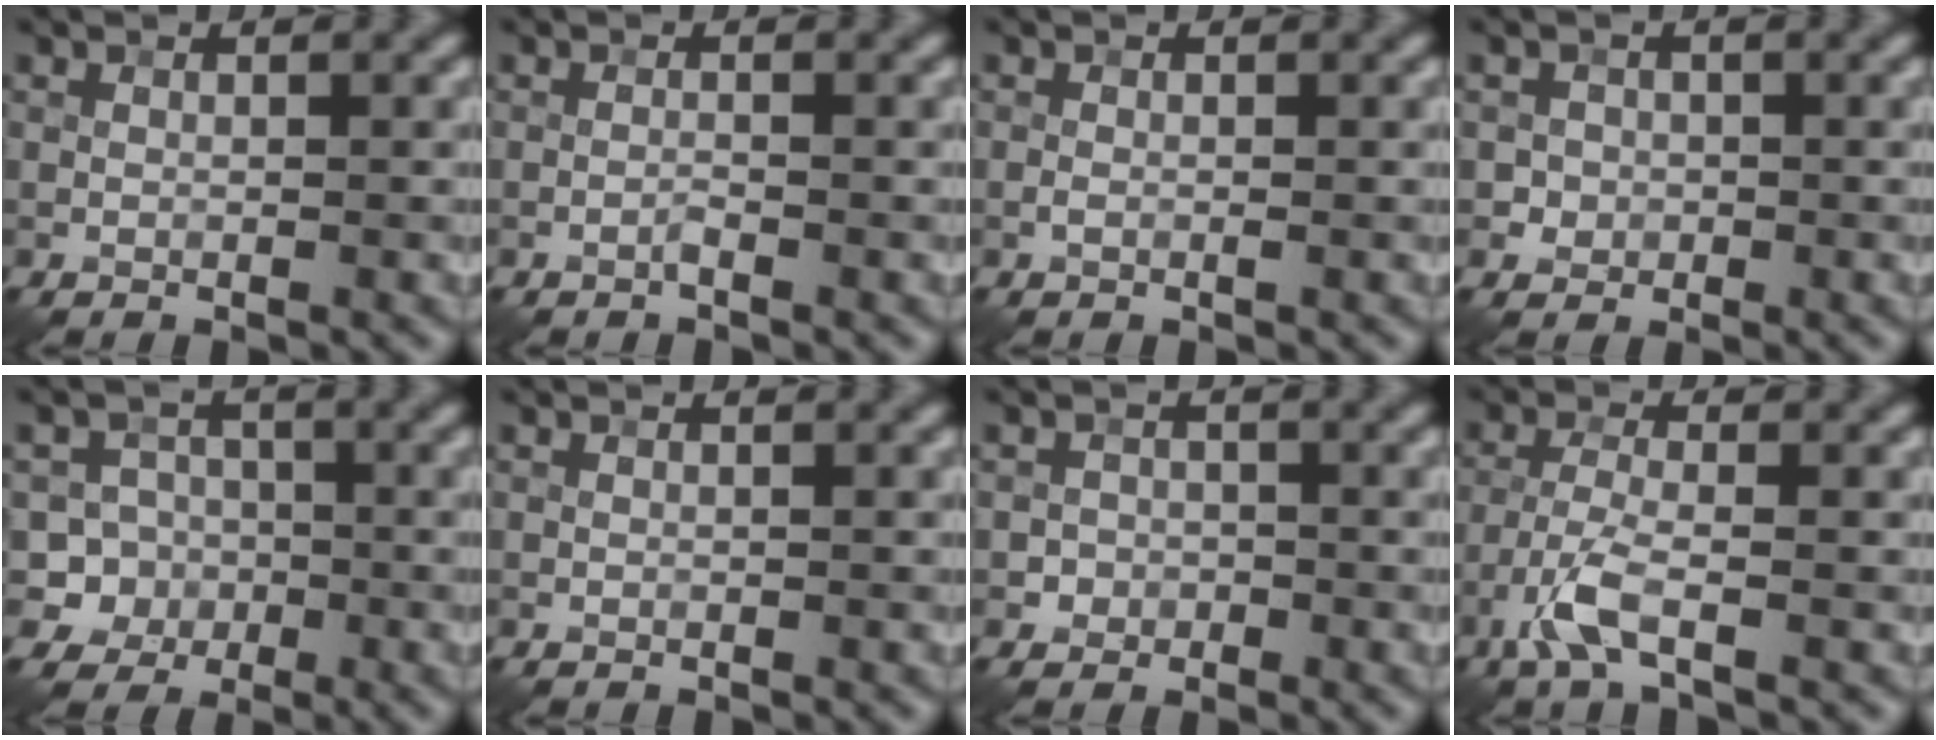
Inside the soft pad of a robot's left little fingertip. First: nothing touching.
{"total": 0.6, "force": [-0.4, 0.0, 0.4], "torque": [-0.007, 0.003, -0.010]}
{"total": 0.6, "force": [-0.2, 0.2, 0.5], "torque": [-0.014, 0.000, -0.005]}
{"total": 1.4, "force": [-0.2, 1.4, 0.1], "torque": [0.016, -0.001, -0.003]}
{"total": 4.8, "force": [-1.5, 4.5, 0.7], "torque": [0.020, 0.004, -0.042]}
{"total": 0.0}
{"total": 1.4, "force": [-0.5, 1.3, 0.1], "torque": [0.012, 0.003, -0.012]}
{"total": 3.6, "force": [-2.0, 0.9, 2.9], "torque": [-0.069, 0.003, -0.049]}